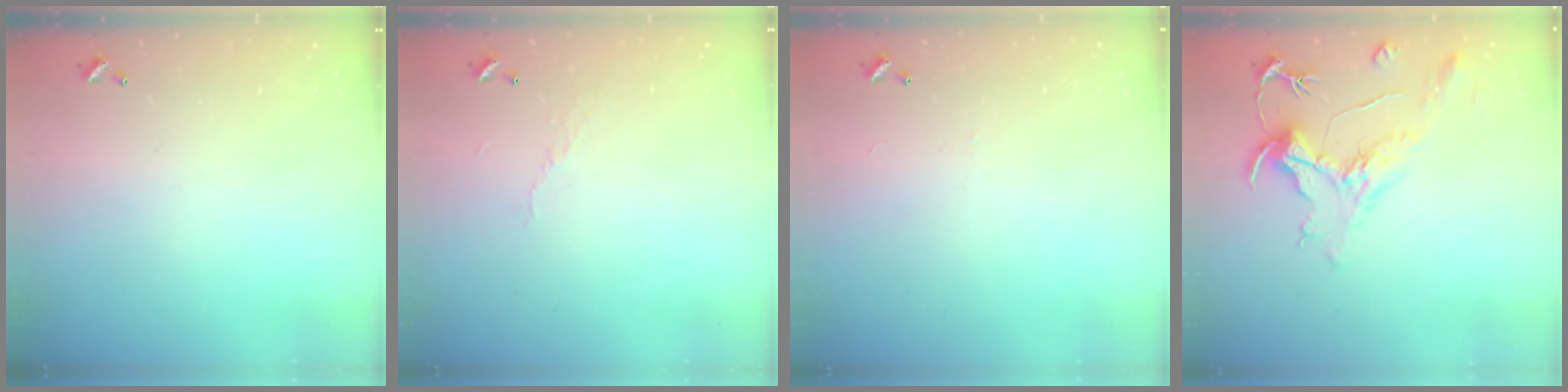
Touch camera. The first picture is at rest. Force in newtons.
{"total": 5.8, "press": 5.8, "slide": 0.8}
{"total": 1.5, "press": 1.4, "slide": 0.5}
{"total": 2.2, "press": 1.8, "slide": 1.3}